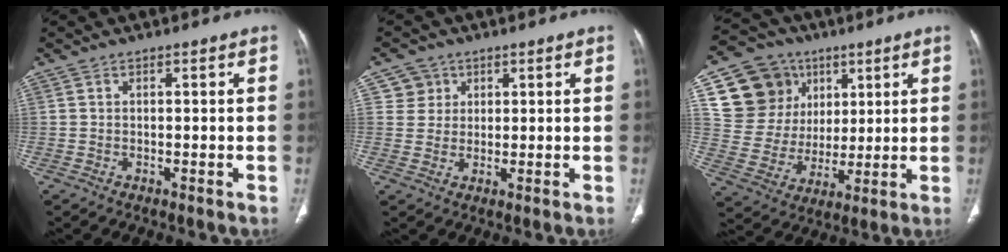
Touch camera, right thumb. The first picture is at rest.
{"total": 4.0, "force": [1.7, 3.6, 0.0], "torque": [0.026, -0.004, 0.025]}
{"total": 17.2, "force": [7.0, 14.5, 6.1], "torque": [-0.073, -0.001, 0.141]}